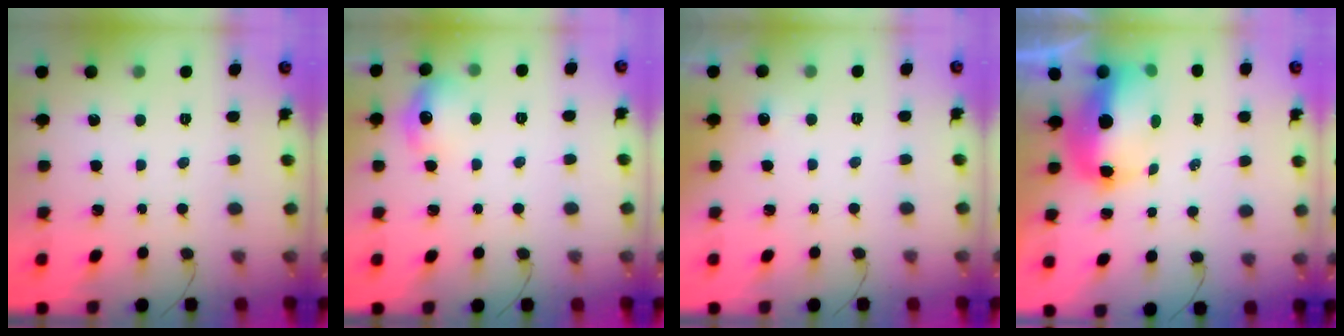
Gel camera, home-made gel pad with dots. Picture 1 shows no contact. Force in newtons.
{"total": 9.9, "press": 9.8, "slide": 1.0}
{"total": 2.8, "press": 2.6, "slide": 1.1}
{"total": 8.7, "press": 8.5, "slide": 1.7}